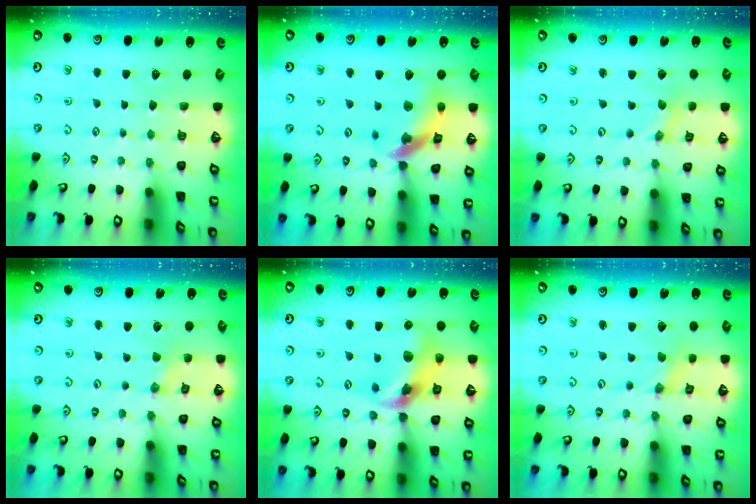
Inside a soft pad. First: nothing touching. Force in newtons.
{"total": 13.8, "press": 13.7, "slide": 1.6}
{"total": 0.8, "press": 0.8, "slide": 0.2}
{"total": 2.4, "press": 2.3, "slide": 0.5}
{"total": 12.7, "press": 12.5, "slide": 1.9}
{"total": 0.0}